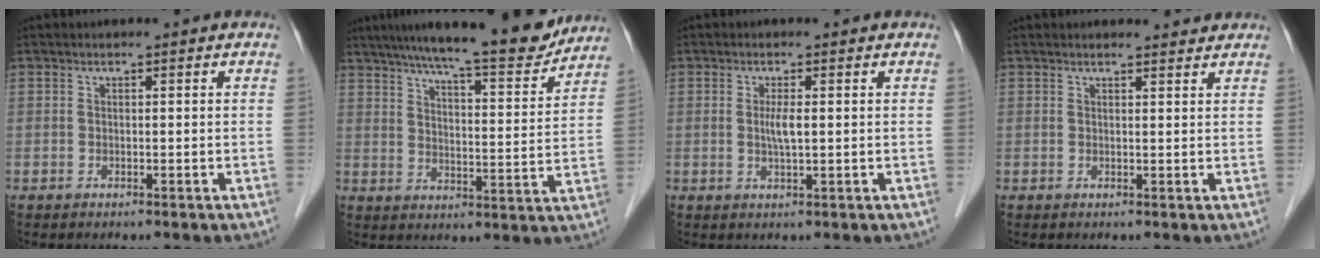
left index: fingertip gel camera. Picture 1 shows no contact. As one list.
[{"total": 17.2, "force": [15.2, 1.8, 7.9], "torque": [-0.121, -0.004, 0.212]}, {"total": 2.4, "force": [0.3, 0.2, 2.3], "torque": [-0.048, -0.001, 0.005]}, {"total": 3.1, "force": [3.1, 0.4, 0.4], "torque": [-0.010, 0.003, 0.033]}]